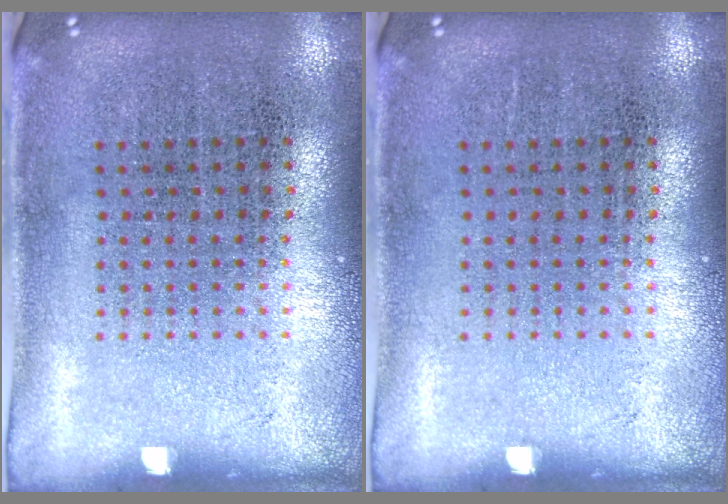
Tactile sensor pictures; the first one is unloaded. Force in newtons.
{"total": 0.0}